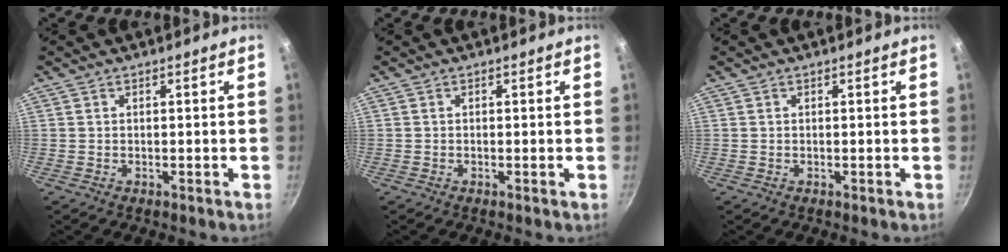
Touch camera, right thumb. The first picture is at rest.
{"total": 0.0}
{"total": 0.0}